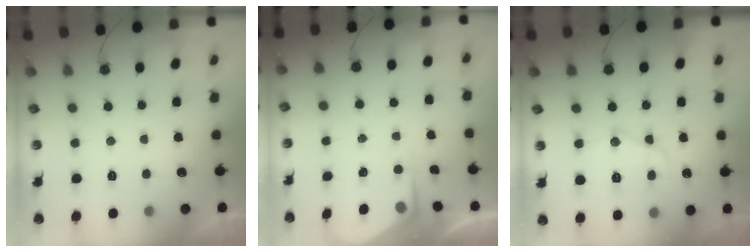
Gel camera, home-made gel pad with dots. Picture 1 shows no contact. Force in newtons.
{"total": 2.5, "press": 2.5, "slide": 0.4}
{"total": 12.0, "press": 11.9, "slide": 1.3}